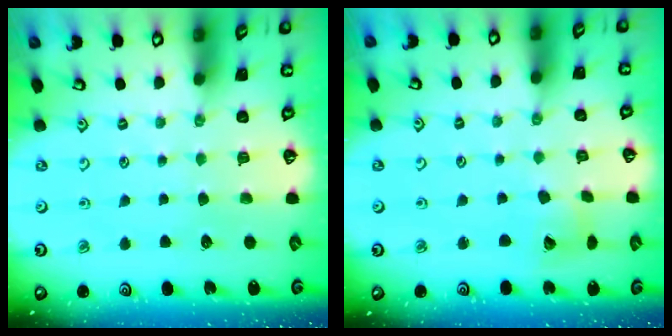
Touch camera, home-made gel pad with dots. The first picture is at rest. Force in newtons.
{"total": 7.1, "press": 7.0, "slide": 0.9}